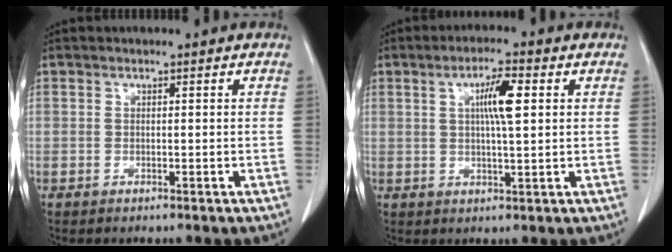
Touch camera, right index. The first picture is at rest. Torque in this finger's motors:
{"motor_torque": [0.15, 0.11, 0.12, 0.04]}